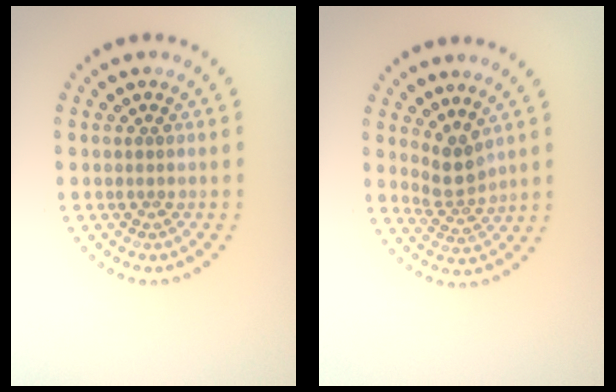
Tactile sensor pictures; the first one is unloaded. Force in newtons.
{"total": 2.5, "press": 1.8, "slide": 1.8}